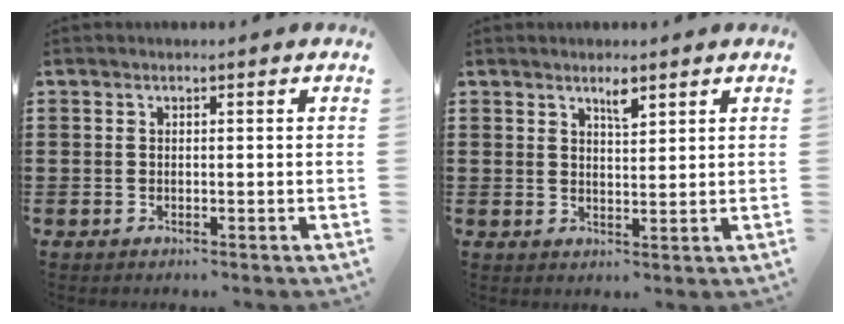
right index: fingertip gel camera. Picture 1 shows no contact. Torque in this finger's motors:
{"motor_torque": [0.04, -0.02, 0.01, 0.02]}